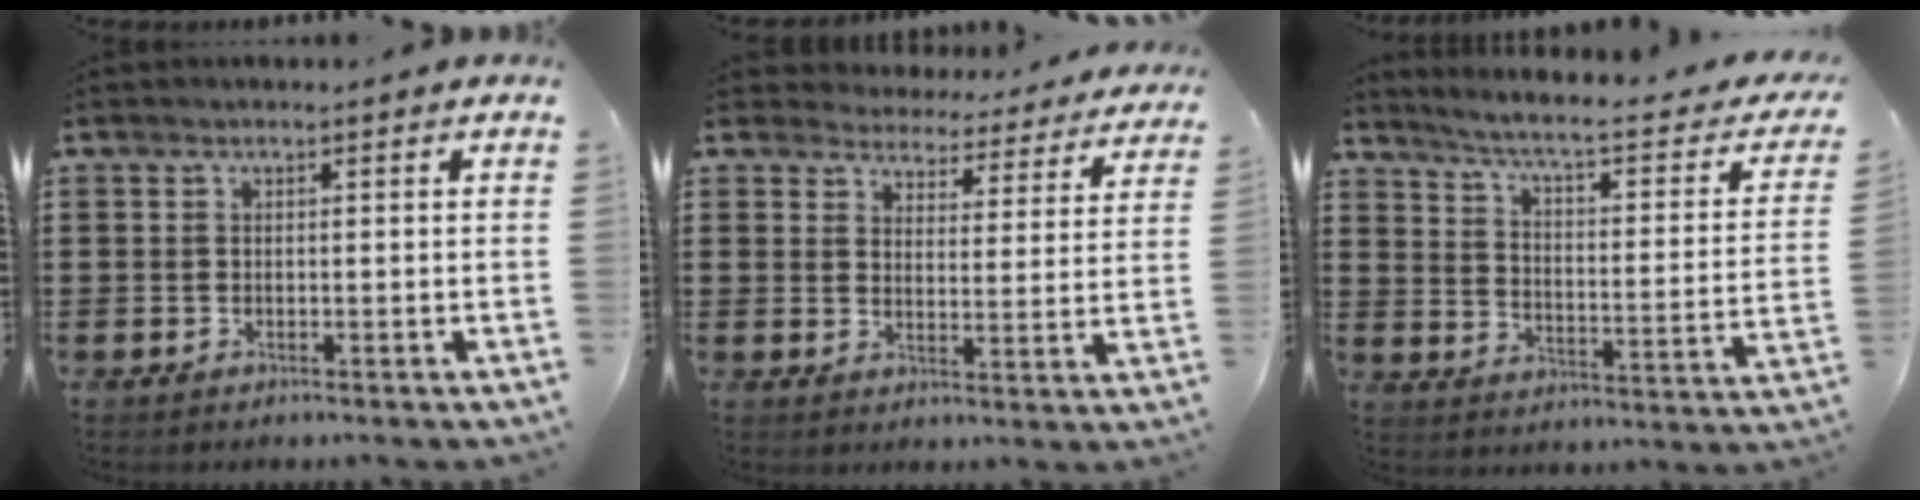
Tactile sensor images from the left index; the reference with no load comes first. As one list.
[{"total": 4.3, "force": [4.2, 0.4, -0.1], "torque": [-0.018, -0.037, 0.070]}, {"total": 5.4, "force": [3.9, -0.1, 3.6], "torque": [-0.090, -0.034, 0.056]}]